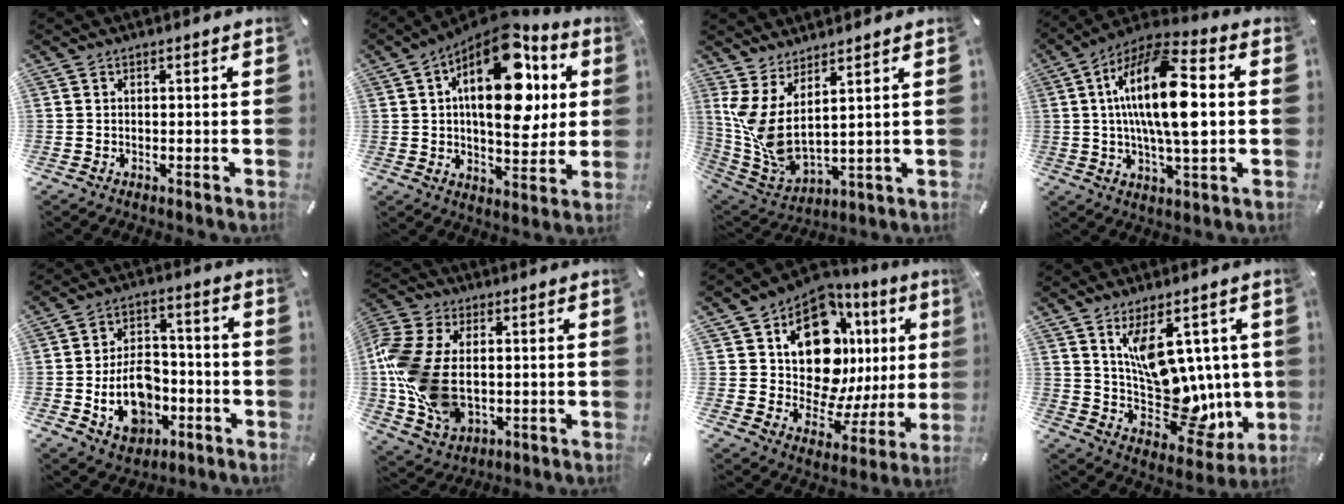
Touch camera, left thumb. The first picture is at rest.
{"total": 21.9, "force": [7.4, 11.5, 17.1], "torque": [-0.274, -0.039, 0.117]}
{"total": 7.5, "force": [3.2, 2.9, 6.1], "torque": [-0.149, -0.052, 0.064]}
{"total": 18.9, "force": [1.8, 6.9, 17.5], "torque": [-0.336, -0.006, 0.022]}
{"total": 13.2, "force": [-4.0, 9.4, 8.4], "torque": [-0.142, 0.019, -0.066]}
{"total": 16.9, "force": [-0.5, 12.0, 11.9], "torque": [-0.279, 0.005, -0.007]}
{"total": 17.9, "force": [7.9, 10.8, 11.8], "torque": [-0.182, -0.066, 0.136]}
{"total": 16.5, "force": [5.2, 10.3, 11.7], "torque": [-0.167, -0.052, 0.100]}